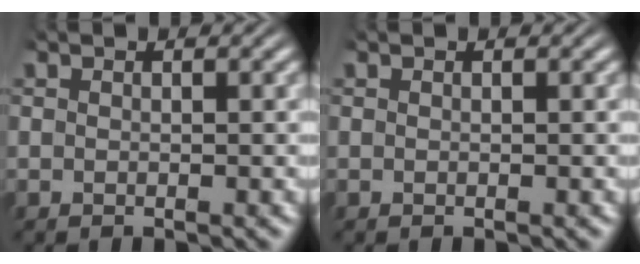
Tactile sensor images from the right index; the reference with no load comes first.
{"total": 0.0}